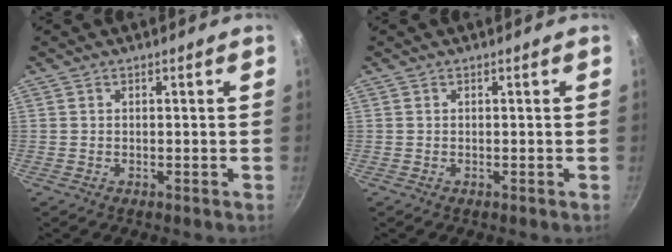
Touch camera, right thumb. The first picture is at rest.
{"total": 0.0}